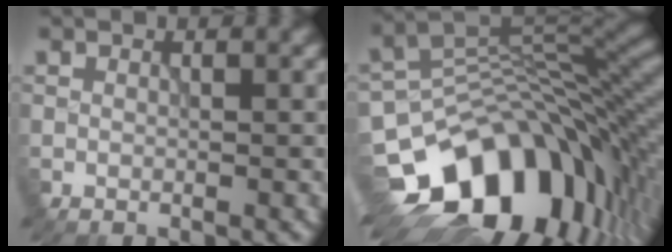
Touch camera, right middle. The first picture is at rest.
{"total": 14.7, "force": [-6.5, 9.2, 9.4], "torque": [-0.147, -0.005, -0.104]}